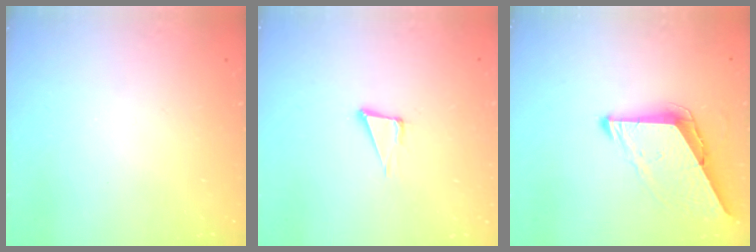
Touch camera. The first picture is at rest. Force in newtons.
{"total": 5.0, "press": 4.0, "slide": 3.1}
{"total": 10.0, "press": 9.9, "slide": 1.0}